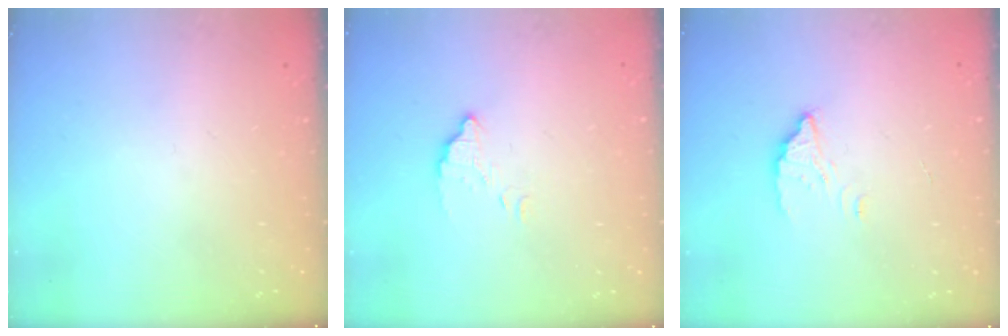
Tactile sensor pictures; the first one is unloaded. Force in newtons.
{"total": 3.1, "press": 3.1, "slide": 0.2}
{"total": 2.6, "press": 2.6, "slide": 0.2}